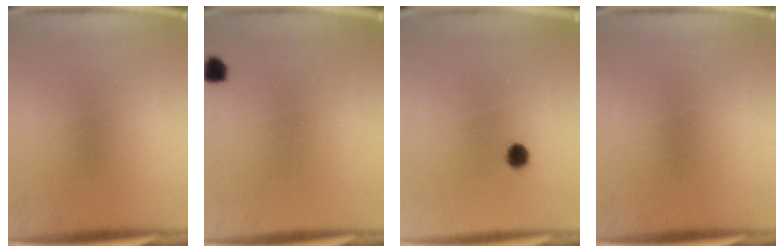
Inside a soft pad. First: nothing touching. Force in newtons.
{"total": 2.0}
{"total": 2.6}
{"total": 0.0}